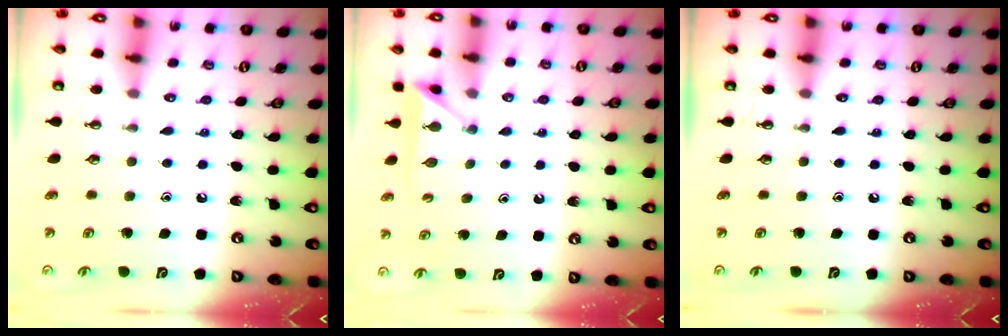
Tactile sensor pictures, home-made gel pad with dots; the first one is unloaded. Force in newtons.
{"total": 3.0, "press": 3.0, "slide": 0.4}
{"total": 0.0}